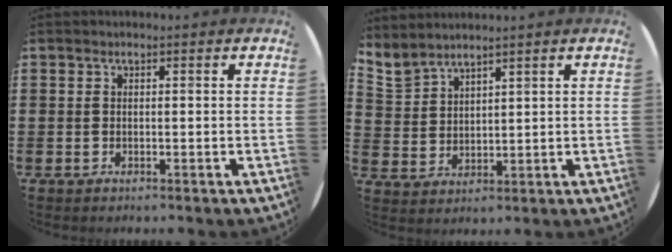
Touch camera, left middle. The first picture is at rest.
{"total": 3.4, "force": [3.4, 0.5, 0.0], "torque": [-0.009, -0.013, 0.064]}